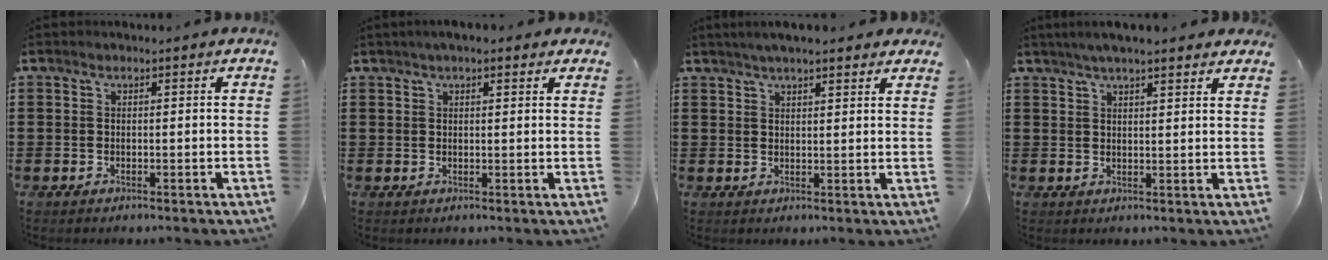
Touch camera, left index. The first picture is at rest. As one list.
[{"total": 2.4, "force": [1.8, 0.6, 1.5], "torque": [-0.033, 0.008, 0.031]}, {"total": 3.7, "force": [3.2, 0.6, 1.7], "torque": [-0.042, 0.003, 0.059]}, {"total": 4.1, "force": [3.5, 0.6, 2.0], "torque": [-0.047, 0.001, 0.063]}]